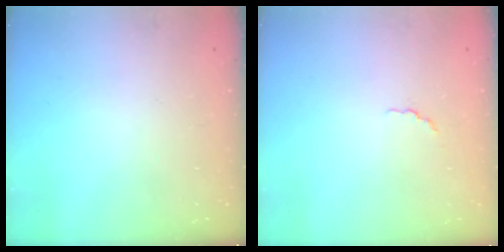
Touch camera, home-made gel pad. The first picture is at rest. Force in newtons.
{"total": 1.4, "press": 1.2, "slide": 0.6}